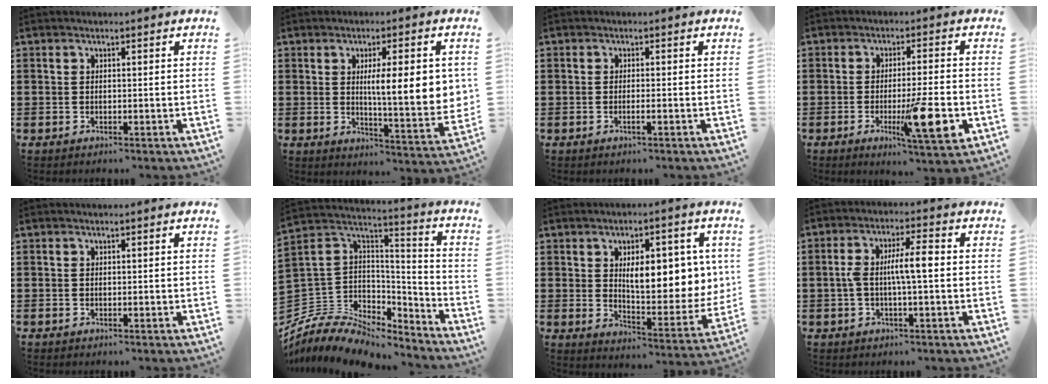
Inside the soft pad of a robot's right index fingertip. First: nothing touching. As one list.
[{"total": 10.3, "force": [1.8, 1.9, 9.9], "torque": [-0.152, -0.011, 0.023]}, {"total": 1.1, "force": [-0.5, 0.0, 1.0], "torque": [-0.016, -0.005, -0.009]}, {"total": 10.2, "force": [-3.1, 1.3, 9.6], "torque": [-0.159, -0.014, -0.051]}, {"total": 0.0}, {"total": 7.2, "force": [-5.5, 4.3, 1.9], "torque": [-0.061, -0.006, -0.107]}, {"total": 10.3, "force": [2.7, 4.6, 8.8], "torque": [-0.128, -0.008, 0.039]}, {"total": 6.3, "force": [-0.1, 1.4, 6.2], "torque": [-0.121, 0.002, -0.008]}]